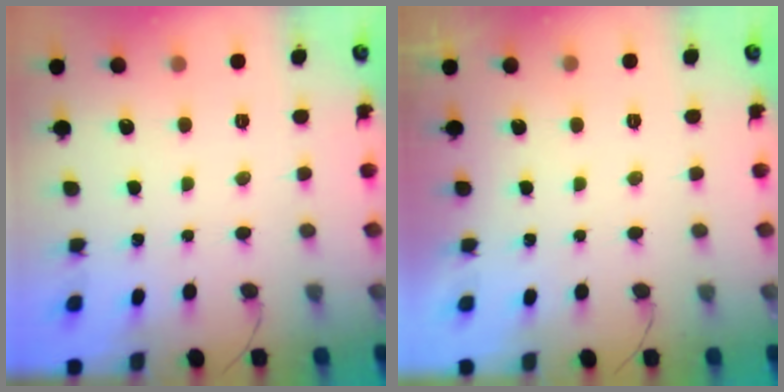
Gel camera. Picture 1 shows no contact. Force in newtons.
{"total": 0.0}